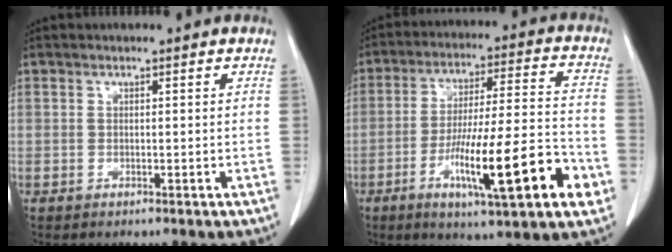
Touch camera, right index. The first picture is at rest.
{"total": 19.0, "force": [-7.2, 1.6, 17.5], "torque": [-0.267, -0.007, -0.111]}